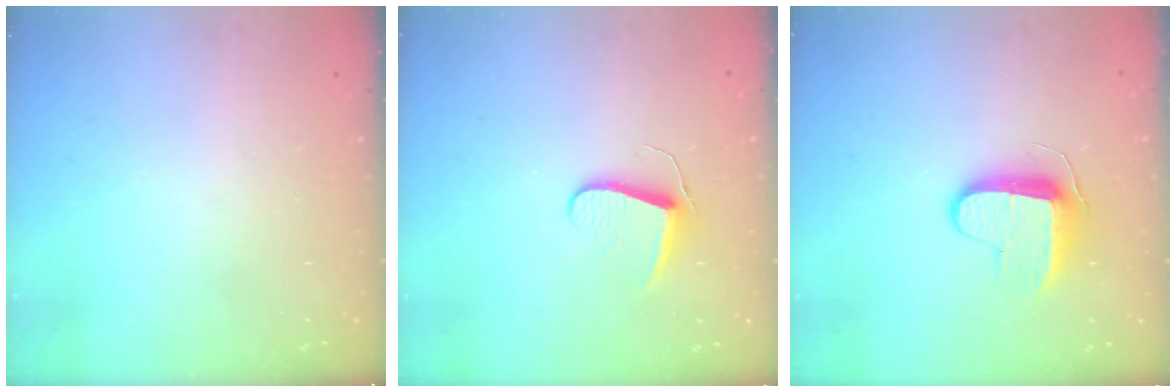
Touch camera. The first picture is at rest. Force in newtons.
{"total": 7.0, "press": 7.0, "slide": 0.6}
{"total": 9.2, "press": 9.2, "slide": 0.9}